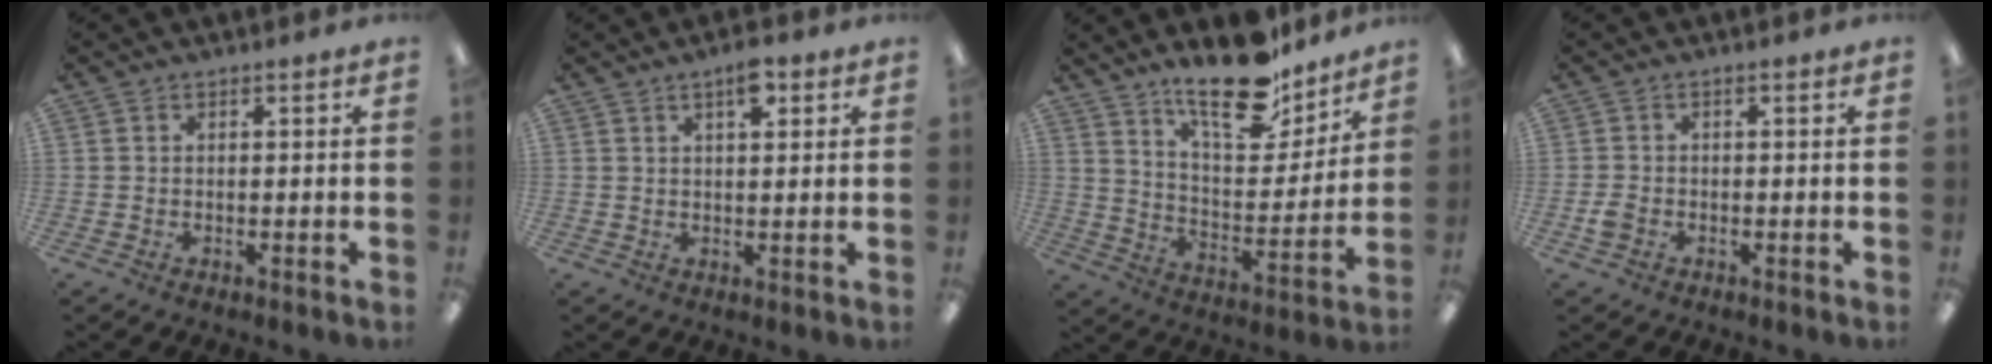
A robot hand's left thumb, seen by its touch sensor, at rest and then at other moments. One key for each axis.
{"total": 5.0, "fx": 3.0, "fy": 1.9, "fz": 3.6, "tx": -0.044, "ty": -0.008, "tz": 0.045}
{"total": 18.1, "fx": 14.4, "fy": 6.5, "fz": 8.8, "tx": -0.138, "ty": -0.097, "tz": 0.247}
{"total": 2.1, "fx": -0.9, "fy": 1.5, "fz": 1.1, "tx": -0.020, "ty": 0.004, "tz": -0.017}